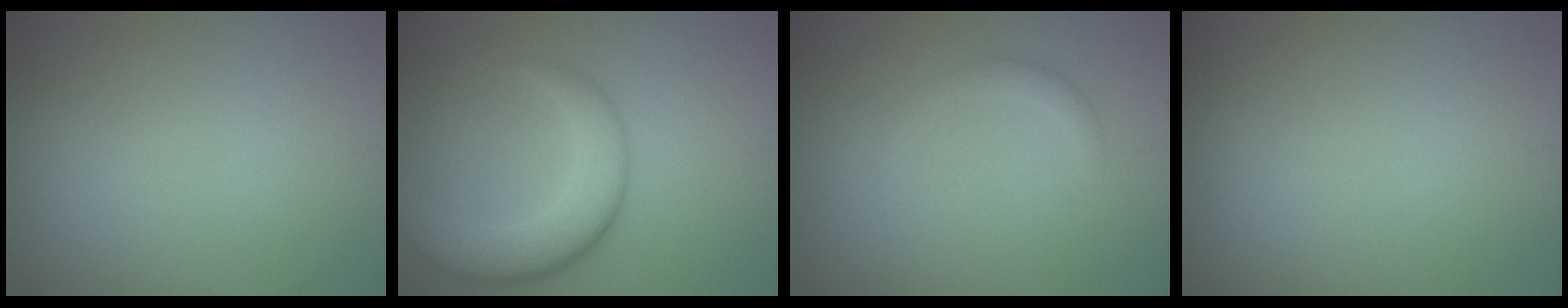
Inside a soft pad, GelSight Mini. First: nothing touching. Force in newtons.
{"total": 5.6, "press": 5.6, "slide": 0.3}
{"total": 1.3, "press": 1.3, "slide": 0.1}
{"total": 0.0}